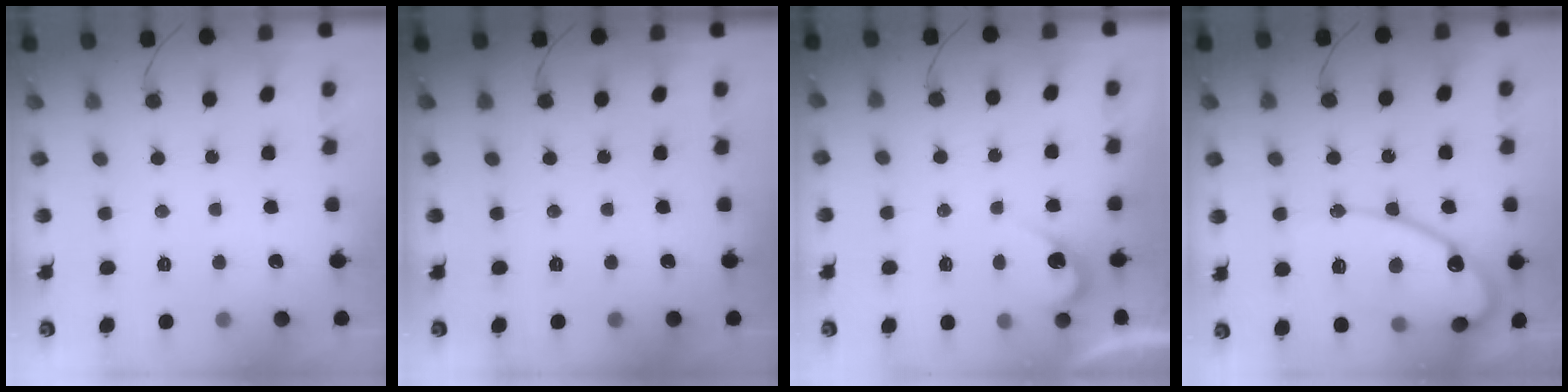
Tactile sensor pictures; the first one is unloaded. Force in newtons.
{"total": 0.0}
{"total": 3.8, "press": 3.8, "slide": 0.3}
{"total": 15.1, "press": 15.0, "slide": 1.6}